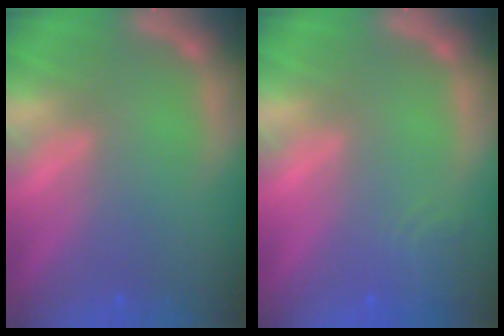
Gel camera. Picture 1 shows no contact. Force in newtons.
{"total": 2.4}